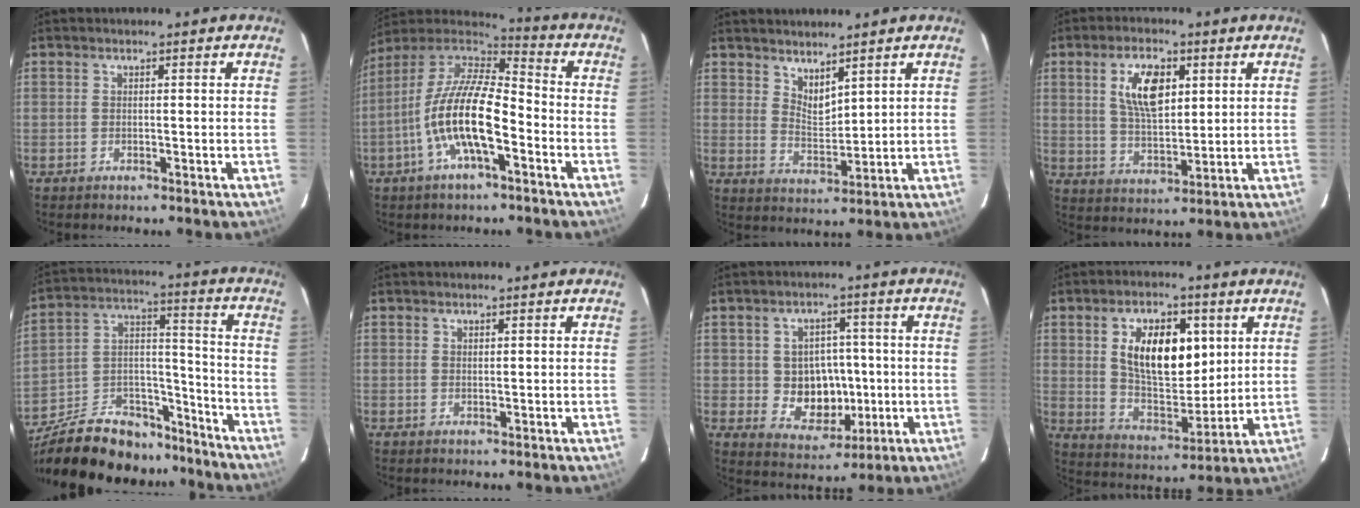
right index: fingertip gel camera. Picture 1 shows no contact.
{"total": 15.9, "force": [-5.5, 5.1, 14.0], "torque": [-0.273, -0.005, -0.110]}
{"total": 4.8, "force": [4.0, 1.6, 2.1], "torque": [-0.032, -0.008, 0.074]}
{"total": 9.7, "force": [3.4, 4.6, 7.8], "torque": [-0.145, 0.009, 0.066]}
{"total": 26.0, "force": [-19.9, 12.0, 11.6], "torque": [-0.243, 0.037, -0.296]}
{"total": 0.7, "force": [0.5, 0.3, 0.4], "torque": [-0.006, 0.001, 0.009]}
{"total": 8.9, "force": [-0.6, 7.8, 4.2], "torque": [-0.088, 0.007, 0.009]}
{"total": 14.8, "force": [4.5, 7.9, 11.7], "torque": [-0.200, 0.006, 0.088]}